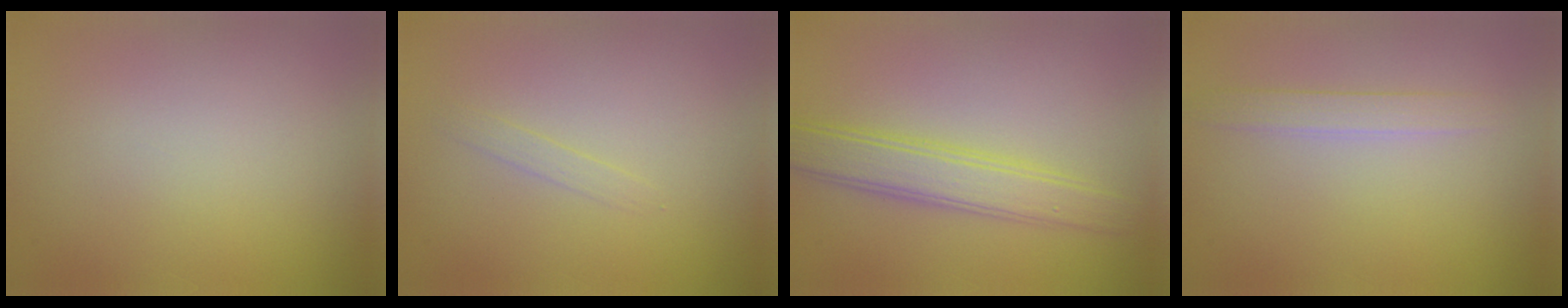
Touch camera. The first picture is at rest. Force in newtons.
{"total": 0.8, "press": 0.8, "slide": 0.1}
{"total": 4.2, "press": 4.2, "slide": 0.1}
{"total": 1.8, "press": 1.8, "slide": 0.2}